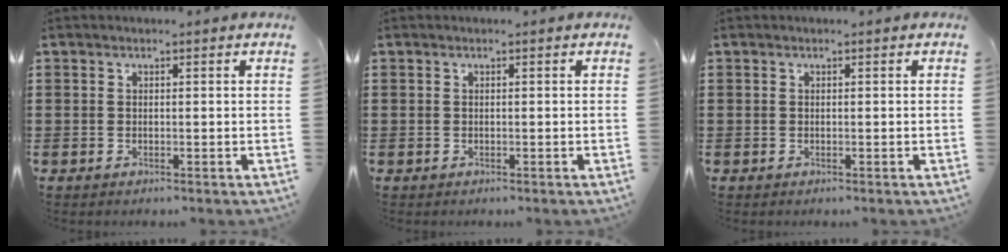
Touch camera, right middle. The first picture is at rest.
{"total": 0.0}
{"total": 0.0}